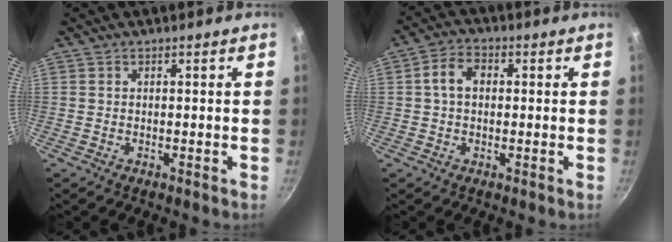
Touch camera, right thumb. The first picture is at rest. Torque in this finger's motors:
{"motor_torque": [0.11, 1.48, 0.73, 0.04, 0.10]}